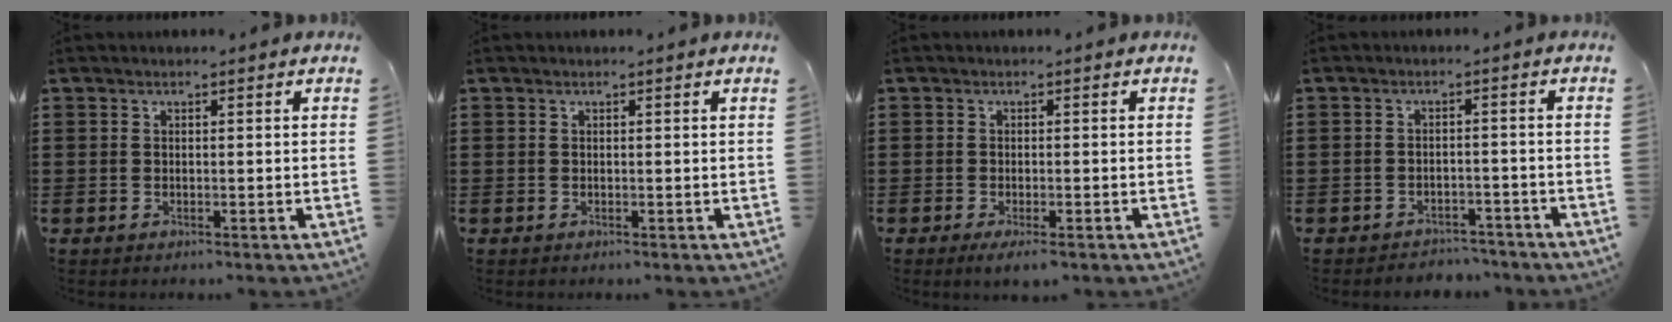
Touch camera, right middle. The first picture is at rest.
{"total": 0.0}
{"total": 1.6, "force": [-0.9, 0.3, 1.3], "torque": [-0.023, -0.002, -0.016]}
{"total": 2.7, "force": [-2.7, 0.5, -0.2], "torque": [-0.005, 0.001, -0.059]}